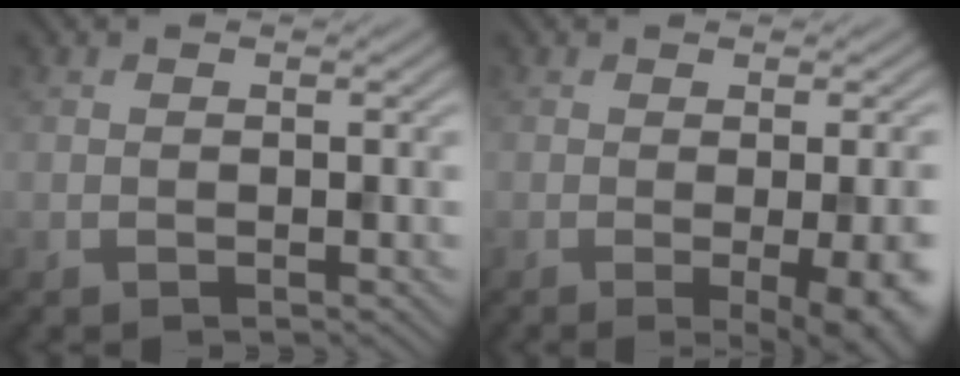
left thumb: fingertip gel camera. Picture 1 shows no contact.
{"total": 8.2, "force": [-2.0, 2.3, 7.7], "torque": [-0.096, -0.011, -0.016]}